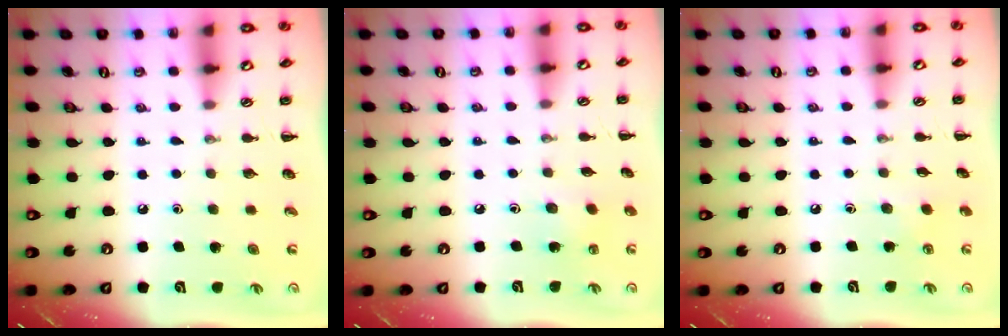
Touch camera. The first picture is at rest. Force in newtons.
{"total": 2.3, "press": 2.1, "slide": 0.9}
{"total": 2.1, "press": 2.0, "slide": 0.7}